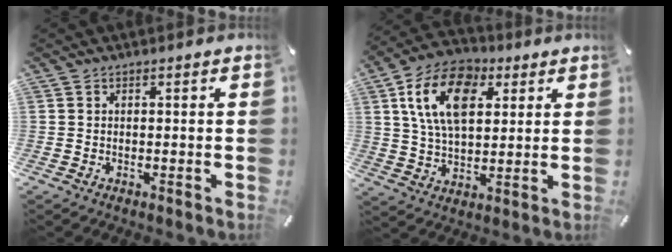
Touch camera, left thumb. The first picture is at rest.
{"total": 15.9, "force": [5.8, 10.1, 10.9], "torque": [-0.208, 0.004, 0.101]}